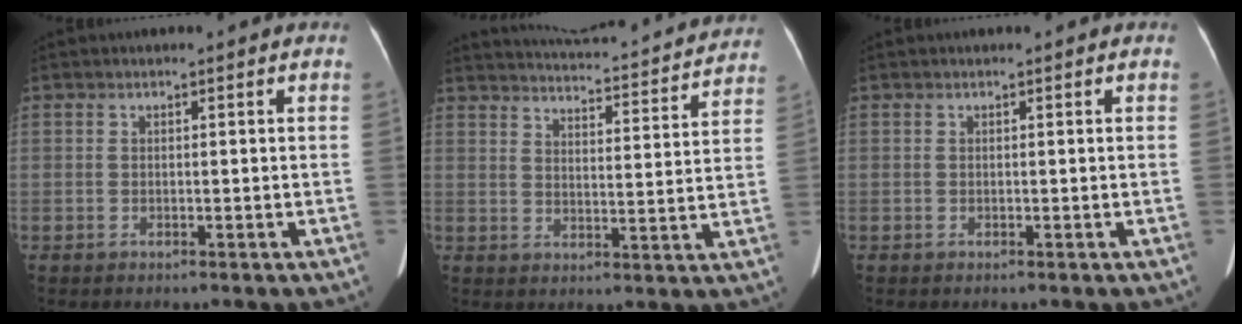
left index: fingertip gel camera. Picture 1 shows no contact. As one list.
[{"total": 22.4, "force": [21.3, 3.0, 6.3], "torque": [-0.095, -0.025, 0.263]}, {"total": 0.0}]